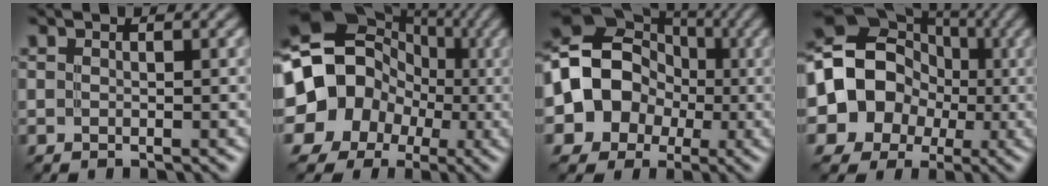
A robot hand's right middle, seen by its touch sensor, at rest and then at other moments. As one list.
[{"total": 16.2, "force": [-1.4, 14.6, 6.7], "torque": [-0.141, 0.007, -0.068]}, {"total": 10.1, "force": [-1.3, 8.6, 5.1], "torque": [-0.061, 0.003, -0.056]}, {"total": 11.1, "force": [-1.0, 9.6, 5.6], "torque": [-0.070, 0.009, -0.050]}]